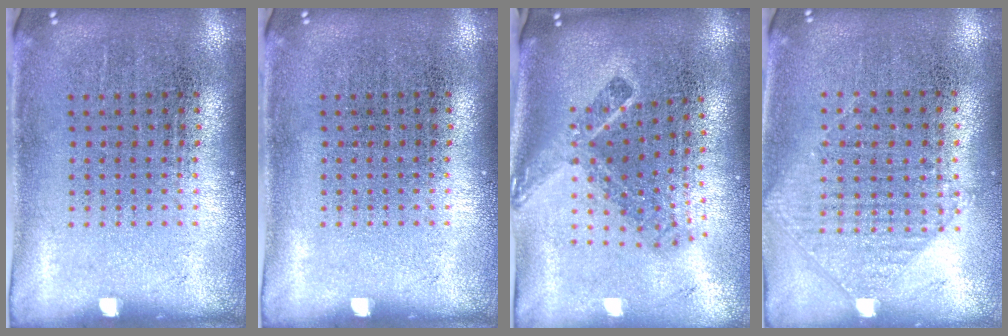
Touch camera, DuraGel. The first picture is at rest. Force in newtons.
{"total": 0.0}
{"total": 2.2, "press": 1.5, "slide": 1.7}
{"total": 0.9, "press": 0.8, "slide": 0.3}